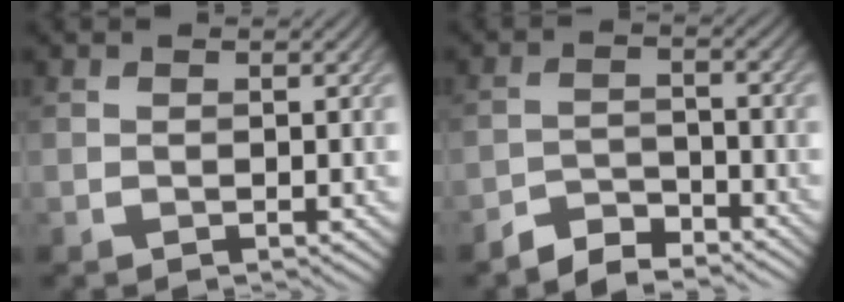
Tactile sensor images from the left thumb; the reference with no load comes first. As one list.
[{"total": 4.1, "force": [-3.8, 1.0, 1.1], "torque": [-0.019, 0.003, -0.076]}]